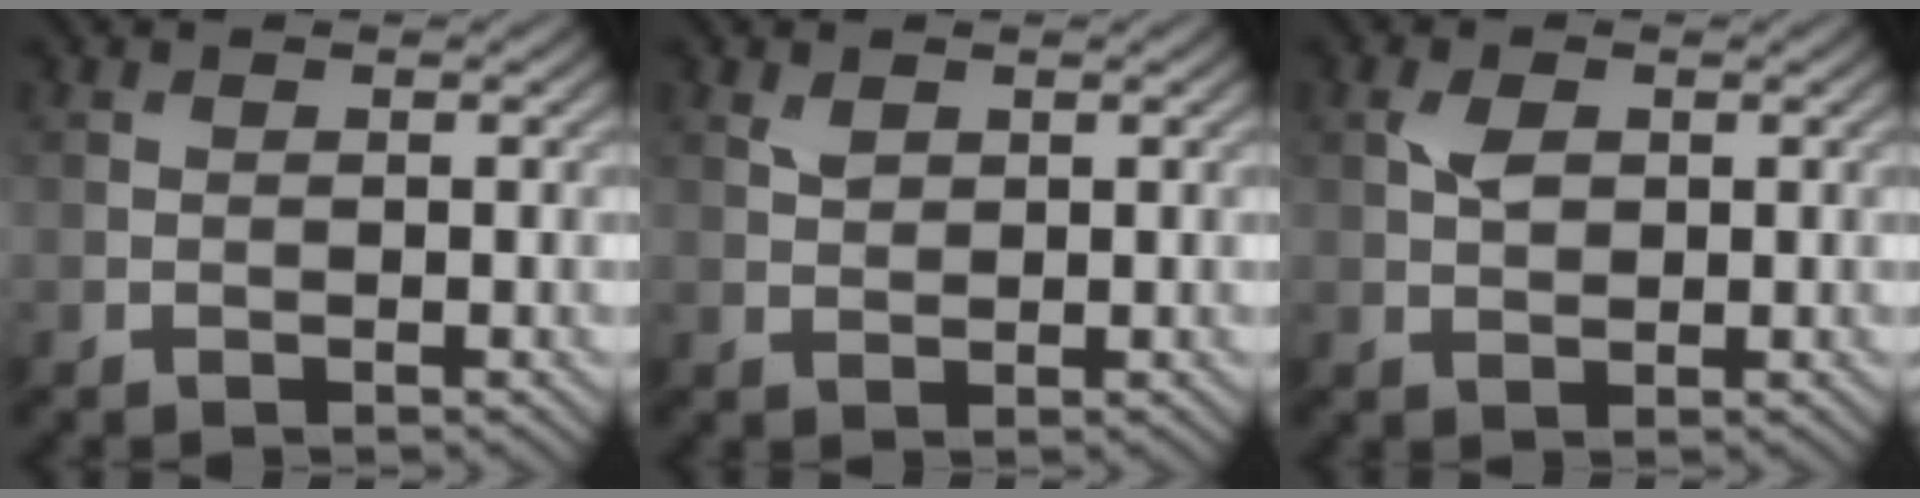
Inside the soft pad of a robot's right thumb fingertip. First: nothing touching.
{"total": 1.3, "force": [0.8, 0.8, 0.6], "torque": [-0.017, -0.002, 0.020]}
{"total": 2.3, "force": [0.7, 1.5, 1.7], "torque": [-0.041, 0.001, 0.013]}